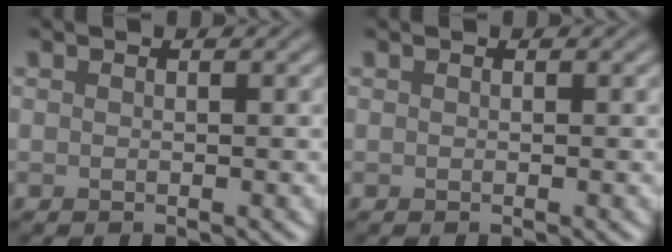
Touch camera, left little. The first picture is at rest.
{"total": 0.0}